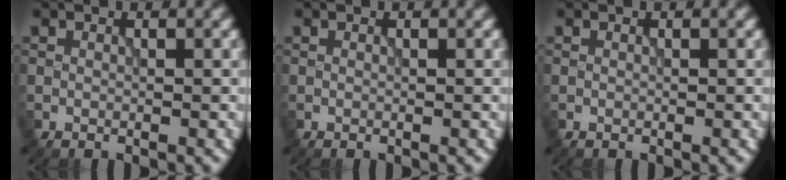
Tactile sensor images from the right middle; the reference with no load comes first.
{"total": 0.0}
{"total": 0.0}